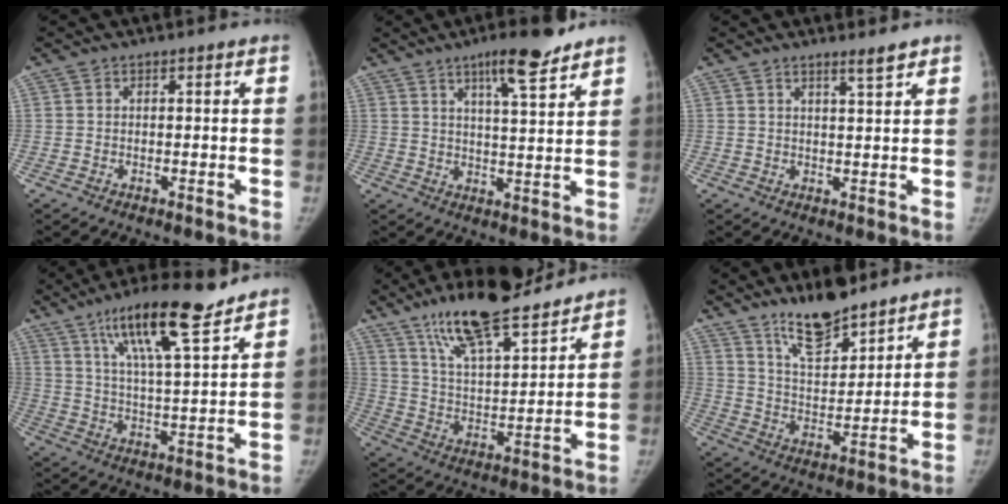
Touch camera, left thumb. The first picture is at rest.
{"total": 9.6, "force": [6.5, 1.6, 6.8], "torque": [-0.091, -0.037, 0.098]}
{"total": 2.7, "force": [2.1, 0.1, 1.6], "torque": [-0.017, -0.019, 0.033]}
{"total": 15.4, "force": [10.3, 2.8, 11.1], "torque": [-0.177, -0.045, 0.180]}
{"total": 18.4, "force": [14.0, 5.0, 10.7], "torque": [-0.151, -0.063, 0.244]}
{"total": 11.9, "force": [9.4, 3.7, 6.2], "torque": [-0.079, -0.068, 0.171]}